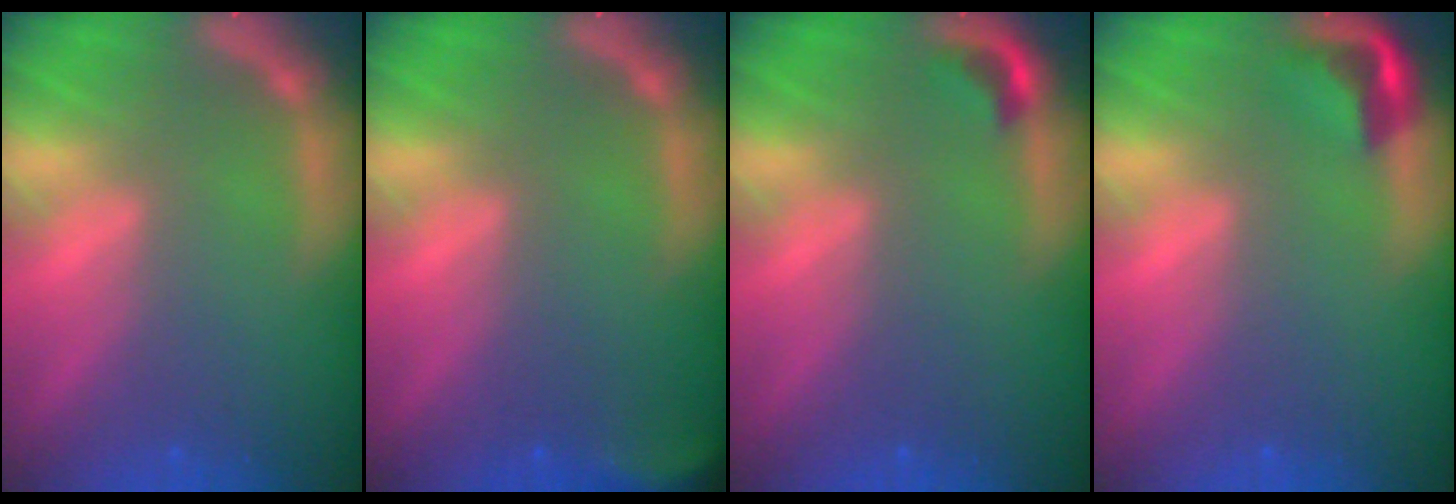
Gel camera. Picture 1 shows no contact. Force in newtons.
{"total": 3.5}
{"total": 1.4}
{"total": 2.9}